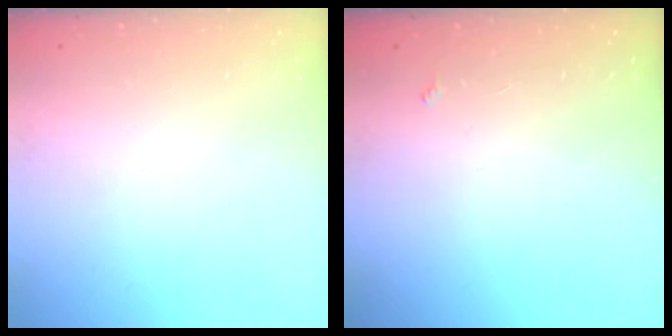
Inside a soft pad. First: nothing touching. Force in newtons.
{"total": 2.4, "press": 2.3, "slide": 0.4}